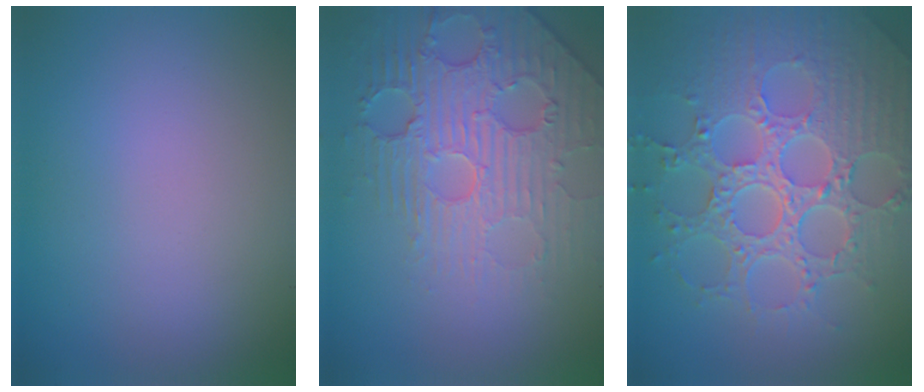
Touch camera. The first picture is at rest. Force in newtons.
{"total": 4.5, "press": 4.2, "slide": 1.6}
{"total": 8.5, "press": 6.2, "slide": 5.9}